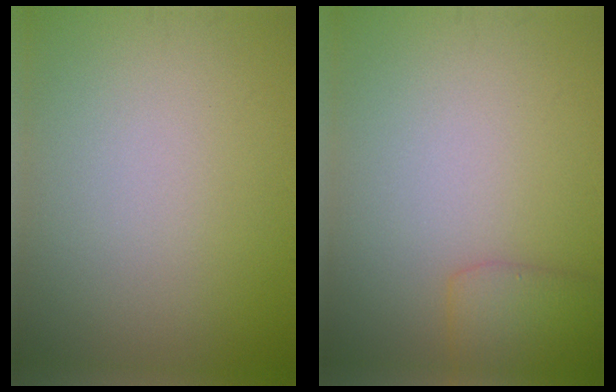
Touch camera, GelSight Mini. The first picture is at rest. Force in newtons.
{"total": 2.4, "press": 2.4, "slide": 0.1}